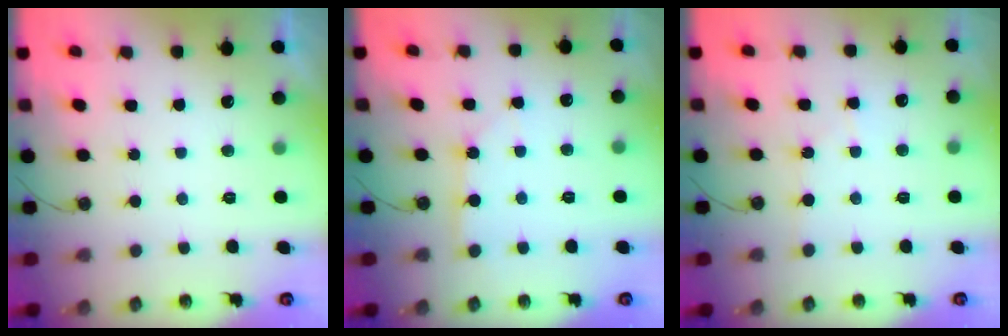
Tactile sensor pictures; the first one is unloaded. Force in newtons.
{"total": 3.4, "press": 3.4, "slide": 0.1}
{"total": 3.9, "press": 3.9, "slide": 0.5}